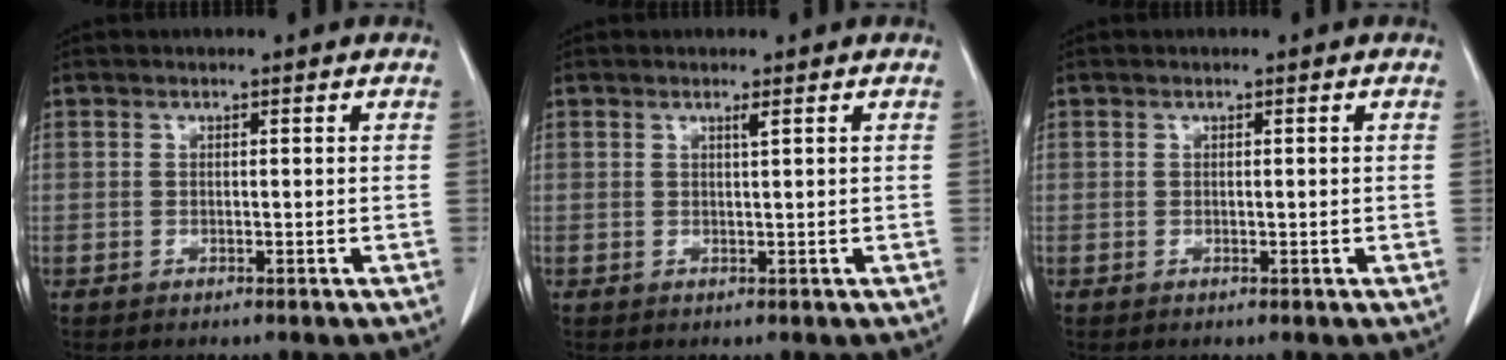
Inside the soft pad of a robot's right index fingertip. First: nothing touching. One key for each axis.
{"total": 0.7, "fx": 0.4, "fy": -0.2, "fz": 0.5, "tx": -0.018, "ty": -0.004, "tz": 0.010}
{"total": 0.0}